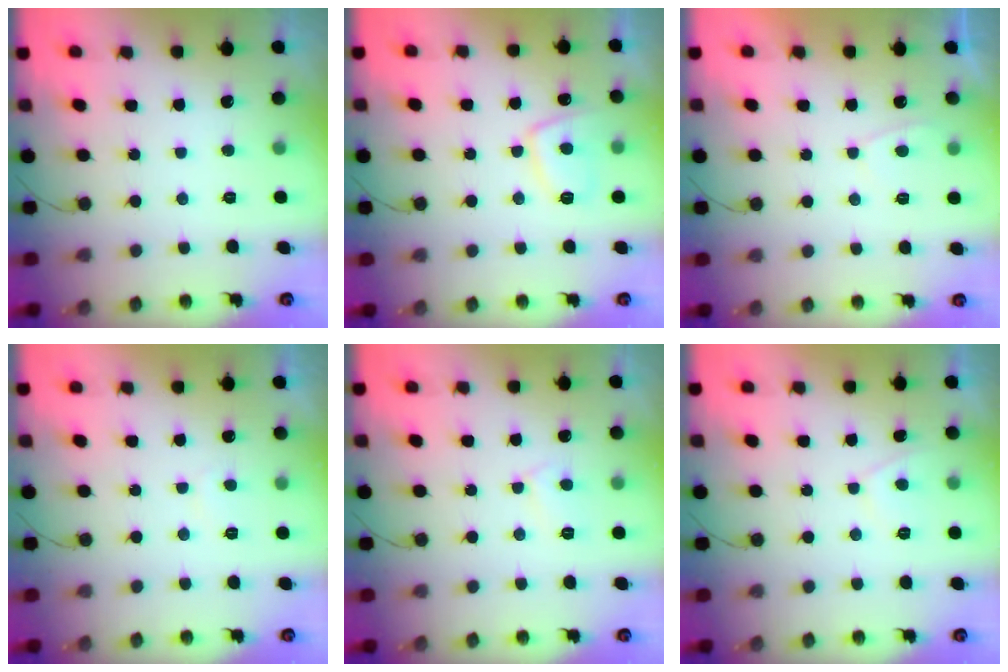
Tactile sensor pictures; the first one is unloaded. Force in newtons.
{"total": 7.4, "press": 7.4, "slide": 1.0}
{"total": 1.8, "press": 1.7, "slide": 0.6}
{"total": 1.3, "press": 1.2, "slide": 0.5}
{"total": 4.3, "press": 4.3, "slide": 0.4}
{"total": 2.4, "press": 2.3, "slide": 0.5}